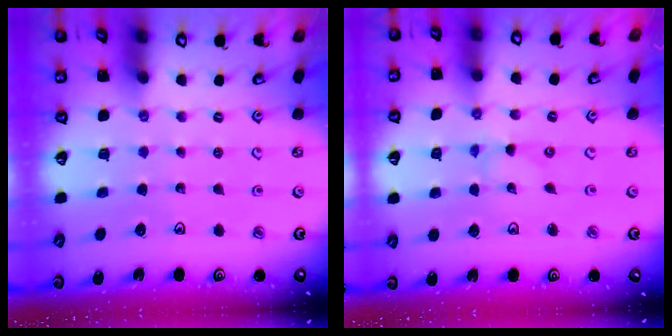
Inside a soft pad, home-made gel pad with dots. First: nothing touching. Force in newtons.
{"total": 0.0}